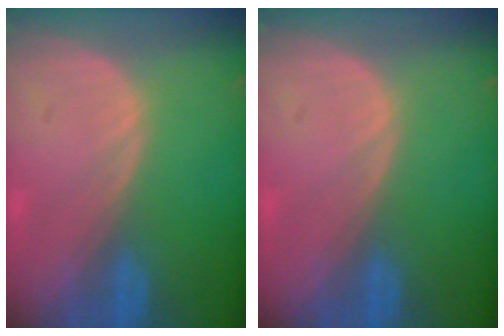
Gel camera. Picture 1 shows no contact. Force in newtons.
{"total": 0.0}